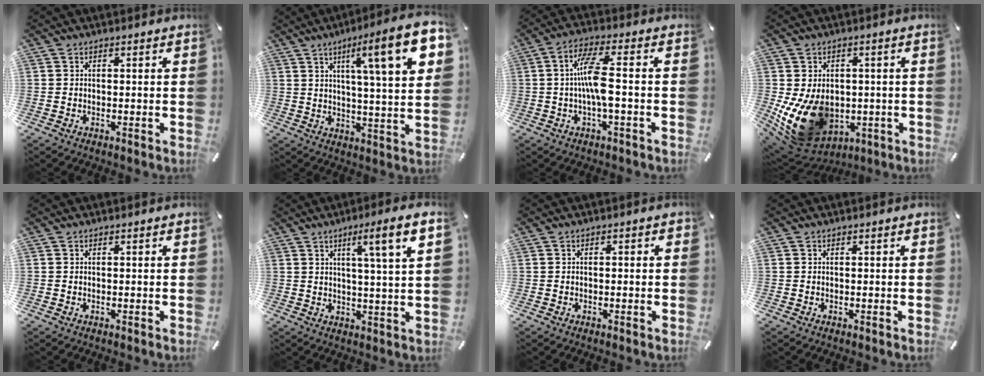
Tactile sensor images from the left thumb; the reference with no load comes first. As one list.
[{"total": 18.3, "force": [7.6, 3.1, 16.3], "torque": [-0.242, -0.036, 0.102]}, {"total": 9.9, "force": [-0.5, 2.0, 9.6], "torque": [-0.190, -0.002, -0.014]}, {"total": 14.4, "force": [-2.8, 10.7, 9.2], "torque": [-0.175, -0.005, -0.043]}, {"total": 0.0}, {"total": 9.7, "force": [4.5, 0.1, 8.6], "torque": [-0.140, -0.014, 0.065]}, {"total": 0.8, "force": [-0.2, 0.4, 0.6], "torque": [-0.011, 0.001, -0.005]}, {"total": 0.0}]